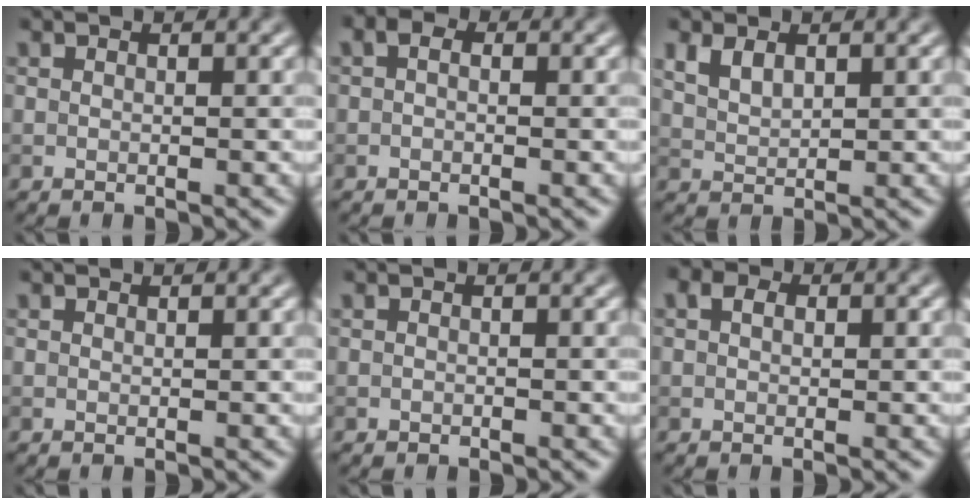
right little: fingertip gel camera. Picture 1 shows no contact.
{"total": 0.9, "force": [0.1, 0.6, 0.7], "torque": [-0.013, 0.000, -0.005]}
{"total": 2.3, "force": [1.1, 1.4, 1.4], "torque": [-0.035, -0.001, 0.026]}
{"total": 0.0}
{"total": 0.0}
{"total": 1.8, "force": [0.7, 1.2, 1.1], "torque": [-0.017, 0.001, 0.005]}